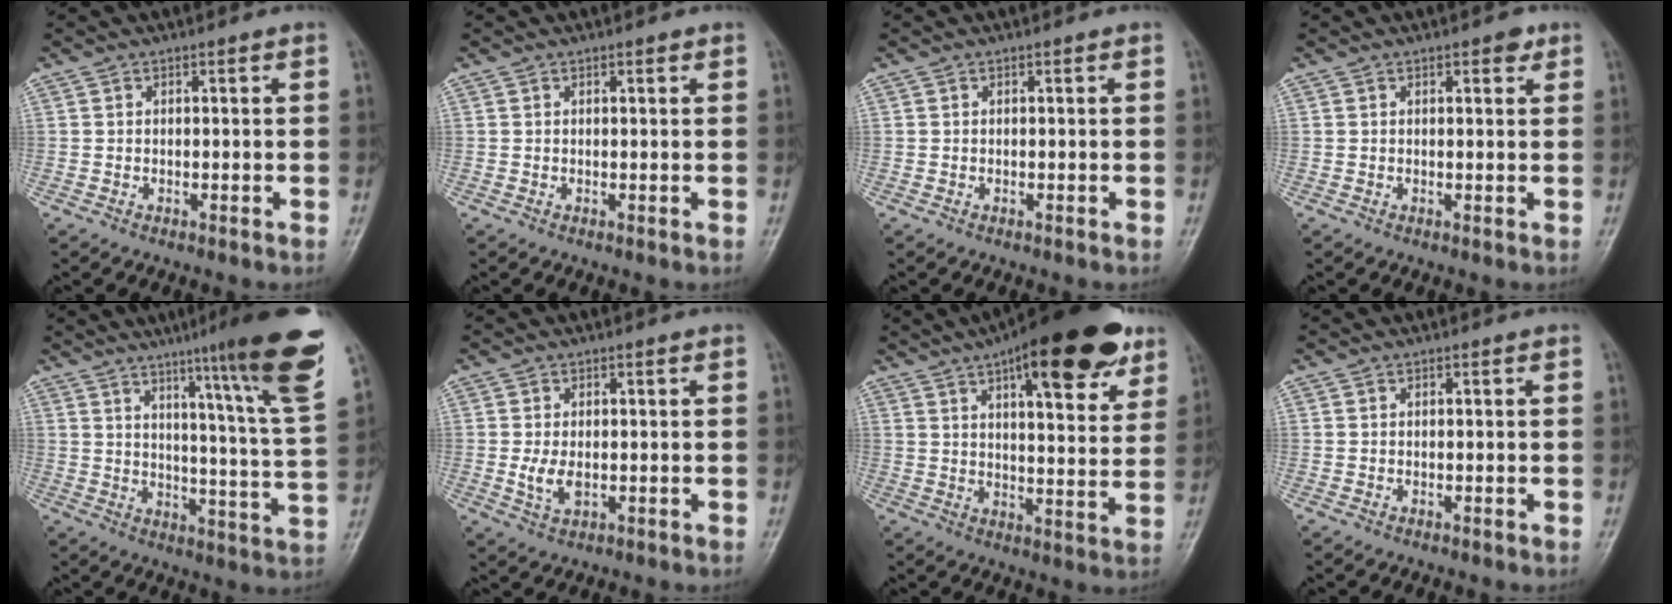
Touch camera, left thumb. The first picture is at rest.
{"total": 0.8, "force": [0.5, 0.3, 0.5], "torque": [-0.008, -0.001, 0.006]}
{"total": 0.0}
{"total": 2.1, "force": [1.2, 0.9, 1.4], "torque": [-0.011, -0.004, 0.013]}
{"total": 19.5, "force": [12.6, 0.1, 14.9], "torque": [-0.189, -0.075, 0.162]}
{"total": 3.7, "force": [-0.2, 2.1, 3.0], "torque": [-0.060, -0.009, -0.002]}
{"total": 21.3, "force": [12.2, 7.1, 15.9], "torque": [-0.200, -0.031, 0.173]}
{"total": 0.0}